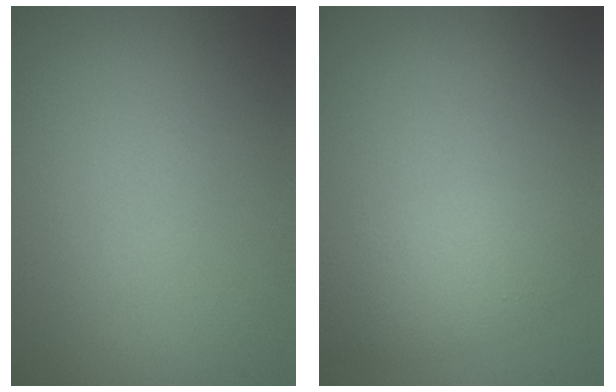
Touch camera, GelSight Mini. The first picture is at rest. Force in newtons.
{"total": 2.9, "press": 2.9, "slide": 0.0}